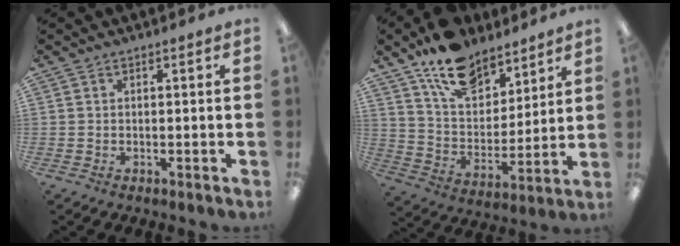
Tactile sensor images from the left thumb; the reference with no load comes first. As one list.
[{"total": 15.5, "force": [11.5, 8.2, 6.3], "torque": [-0.110, -0.069, 0.213]}]